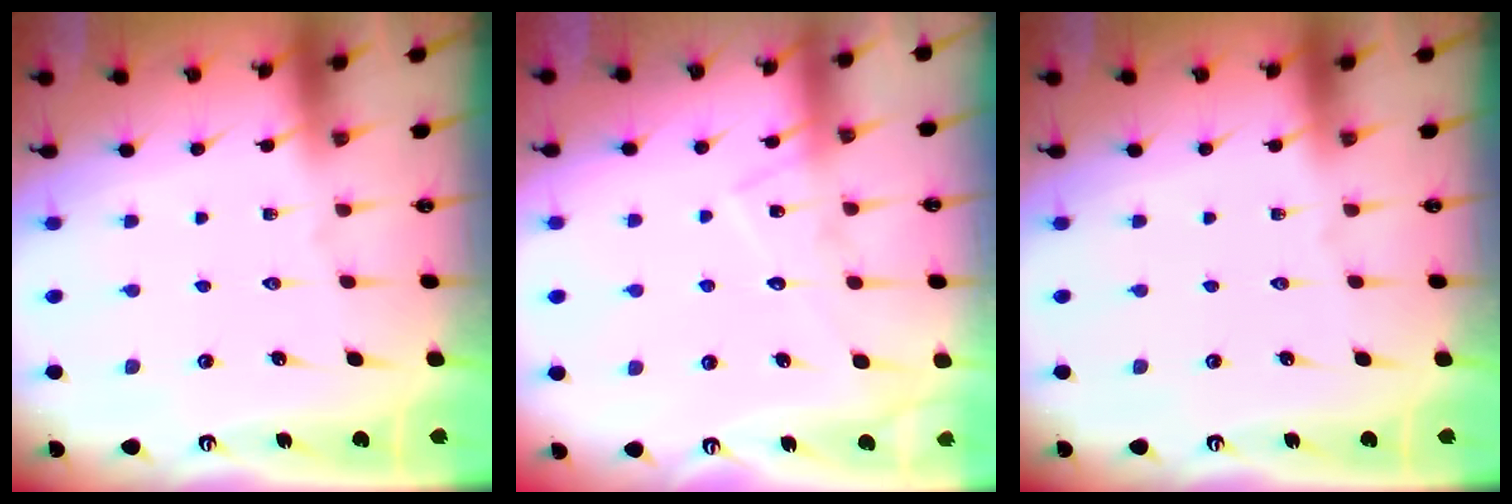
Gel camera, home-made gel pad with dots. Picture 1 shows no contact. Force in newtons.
{"total": 10.3, "press": 10.2, "slide": 0.8}
{"total": 0.0}